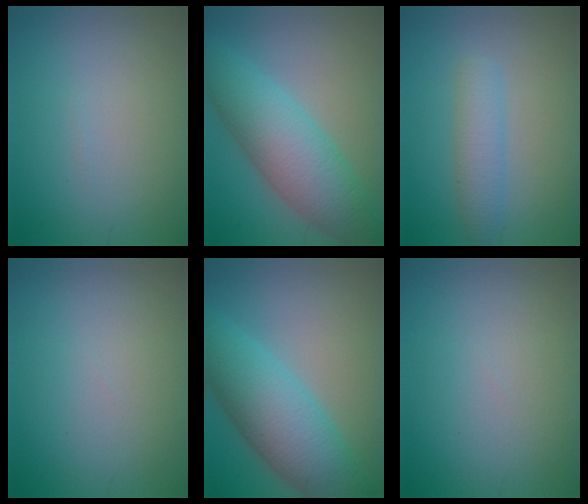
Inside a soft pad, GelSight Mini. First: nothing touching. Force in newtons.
{"total": 7.8, "press": 7.8, "slide": 0.1}
{"total": 2.8, "press": 2.8, "slide": 0.1}
{"total": 0.0}
{"total": 8.2, "press": 8.2, "slide": 0.1}
{"total": 0.0}